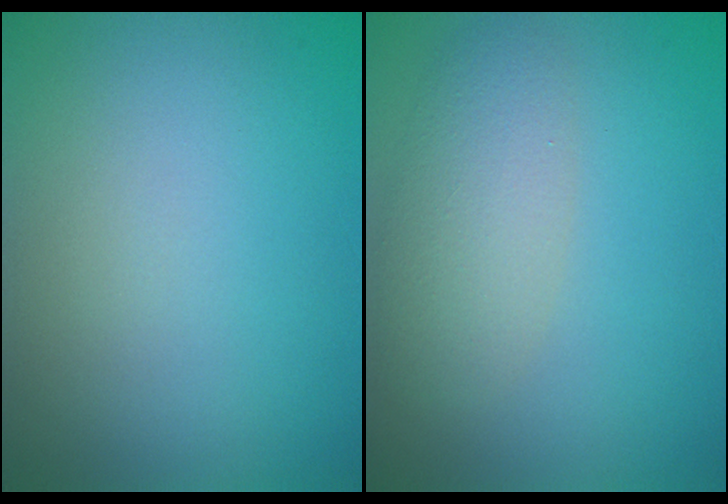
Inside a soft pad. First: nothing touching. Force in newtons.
{"total": 3.6, "press": 3.6, "slide": 0.4}